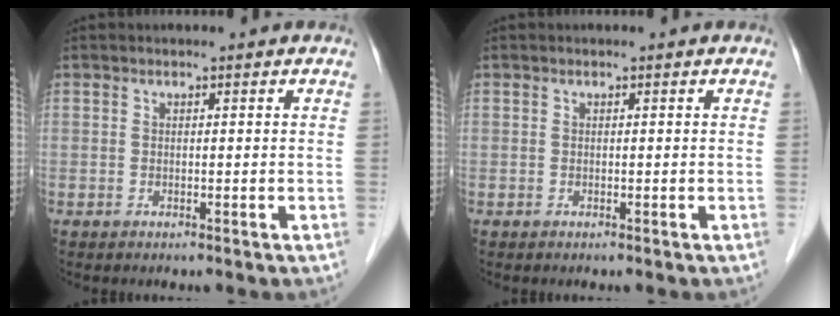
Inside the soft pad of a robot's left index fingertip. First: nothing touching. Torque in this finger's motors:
{"motor_torque": [0.00, 0.00, 0.01, 0.00]}